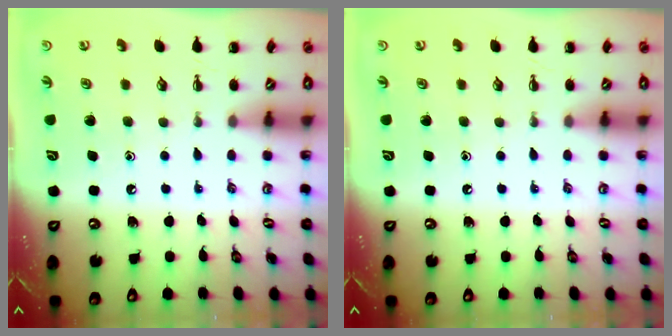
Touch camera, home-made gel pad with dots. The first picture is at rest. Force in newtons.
{"total": 0.0}